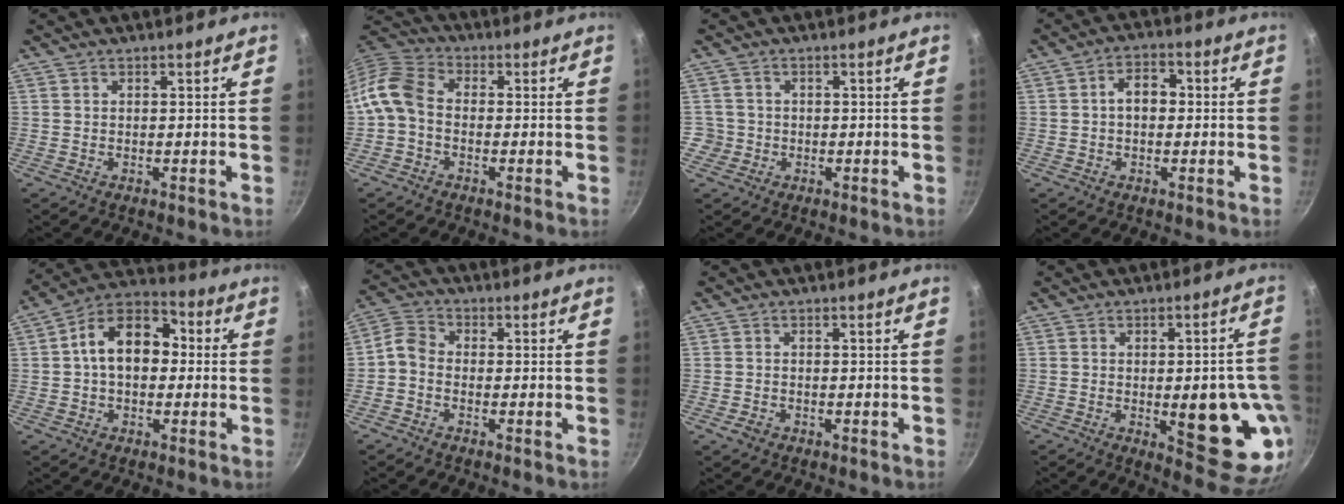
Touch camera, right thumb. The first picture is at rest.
{"total": 7.9, "force": [-1.5, 5.6, 5.3], "torque": [-0.104, 0.032, -0.049]}
{"total": 3.0, "force": [-0.7, 2.9, 0.3], "torque": [0.014, 0.018, -0.009]}
{"total": 5.4, "force": [0.2, 3.7, 3.9], "torque": [-0.038, 0.019, -0.004]}
{"total": 14.0, "force": [1.0, 9.5, 10.1], "torque": [-0.123, 0.038, -0.006]}
{"total": 4.3, "force": [-1.6, 3.2, 2.5], "torque": [-0.054, 0.029, -0.046]}
{"total": 1.9, "force": [-1.1, 1.3, 1.0], "torque": [-0.020, 0.009, -0.017]}
{"total": 17.2, "force": [-3.5, 6.4, 15.5], "torque": [-0.147, 0.002, -0.039]}